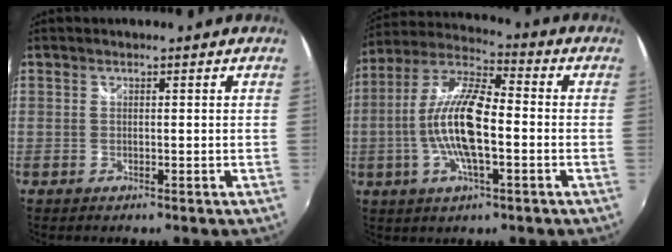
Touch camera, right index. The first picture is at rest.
{"total": 14.4, "force": [-2.4, 4.2, 13.5], "torque": [-0.269, 0.002, -0.052]}